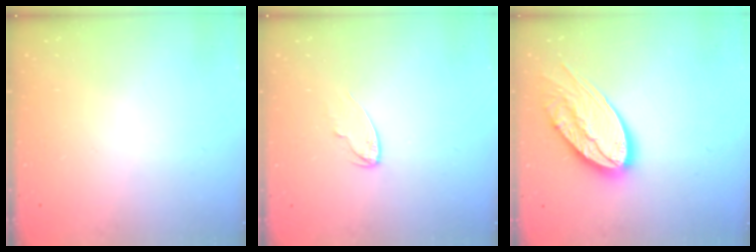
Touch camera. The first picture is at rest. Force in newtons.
{"total": 5.4, "press": 5.3, "slide": 0.6}
{"total": 20.8, "press": 20.7, "slide": 2.4}